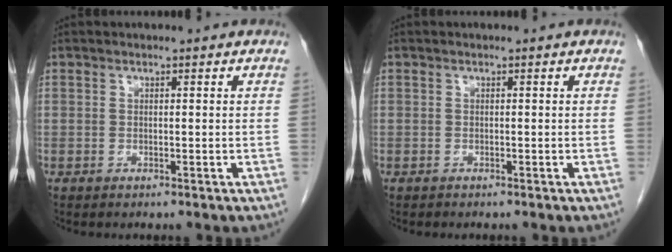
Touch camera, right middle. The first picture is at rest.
{"total": 0.0}